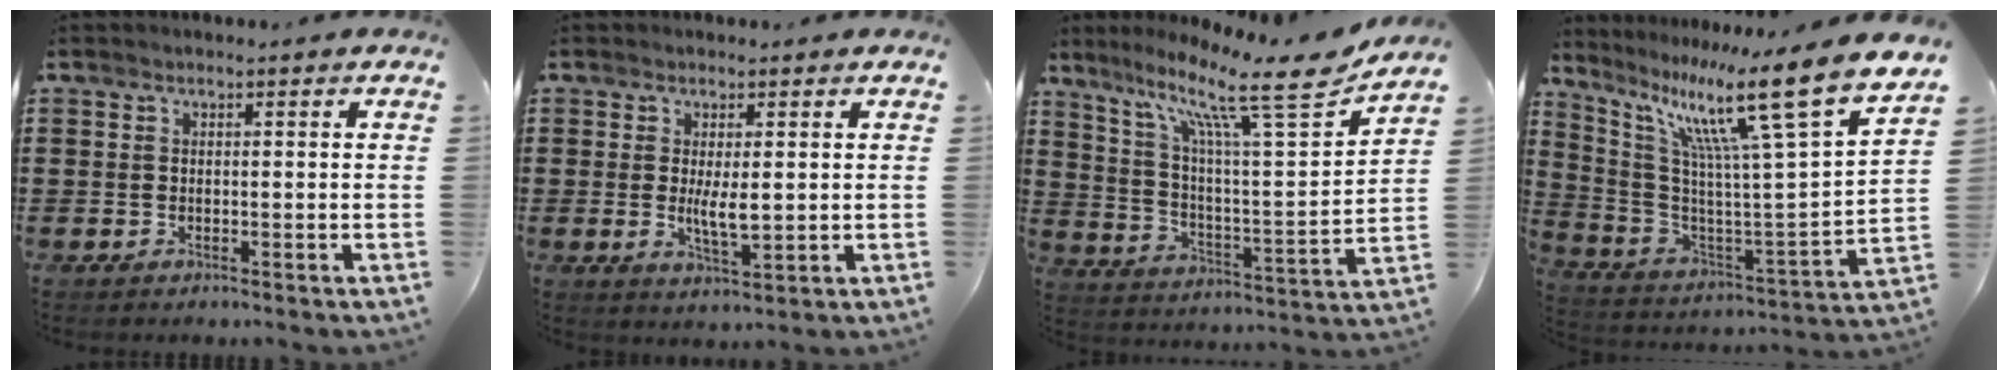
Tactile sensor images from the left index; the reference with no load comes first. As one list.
[{"total": 4.5, "force": [0.4, 1.2, 4.3], "torque": [-0.071, -0.004, 0.006]}, {"total": 15.4, "force": [11.1, 2.0, 10.4], "torque": [-0.201, -0.060, 0.174]}, {"total": 15.4, "force": [9.8, 0.9, 11.8], "torque": [-0.219, -0.072, 0.142]}]